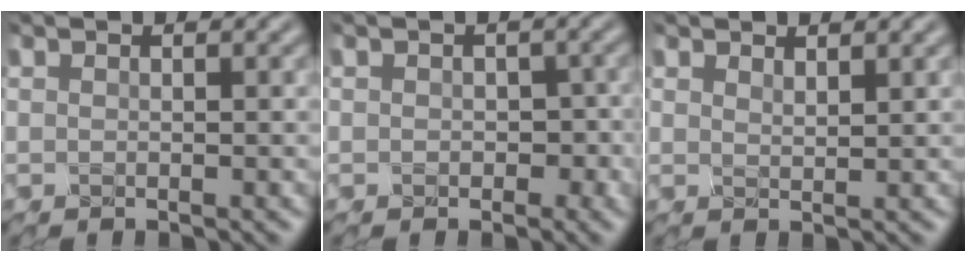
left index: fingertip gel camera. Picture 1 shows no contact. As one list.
[{"total": 2.5, "force": [-0.7, 2.0, 1.3], "torque": [-0.031, -0.001, -0.001]}, {"total": 1.6, "force": [1.2, 0.6, 0.9], "torque": [-0.022, -0.002, 0.021]}]